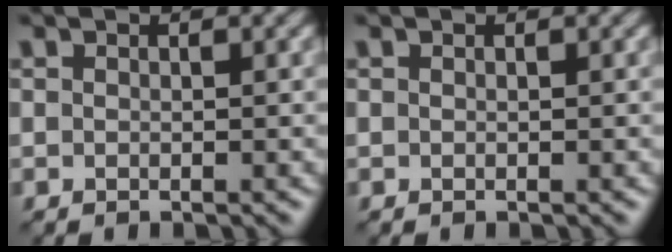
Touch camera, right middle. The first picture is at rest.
{"total": 0.0}